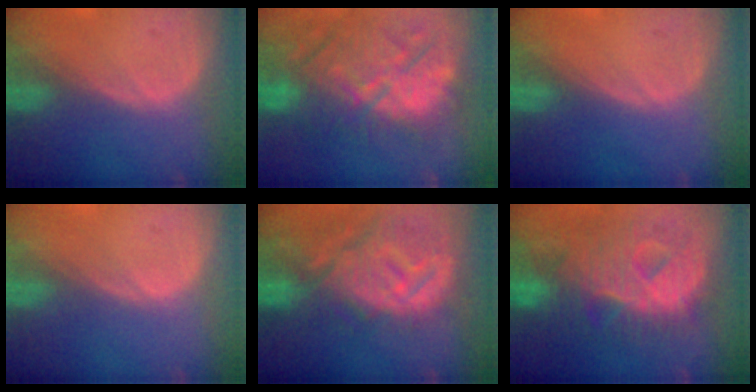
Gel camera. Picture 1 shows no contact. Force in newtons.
{"total": 12.8, "press": 12.2, "slide": 4.0}
{"total": 0.0}
{"total": 0.5, "press": 0.1, "slide": 0.5}
{"total": 12.6, "press": 11.2, "slide": 5.8}
{"total": 12.4, "press": 12.4, "slide": 1.4}